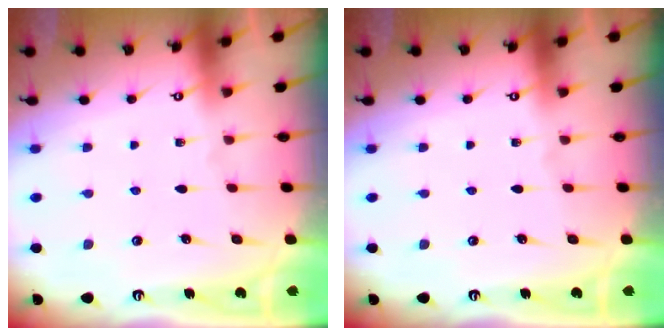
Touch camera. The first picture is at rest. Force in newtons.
{"total": 0.0}